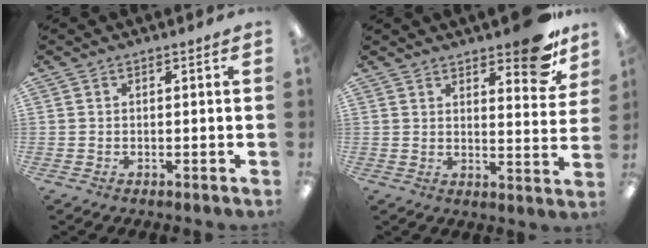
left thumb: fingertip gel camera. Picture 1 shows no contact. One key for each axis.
{"total": 11.3, "fx": 8.4, "fy": 4.0, "fz": 6.5, "tx": -0.067, "ty": -0.056, "tz": 0.140}